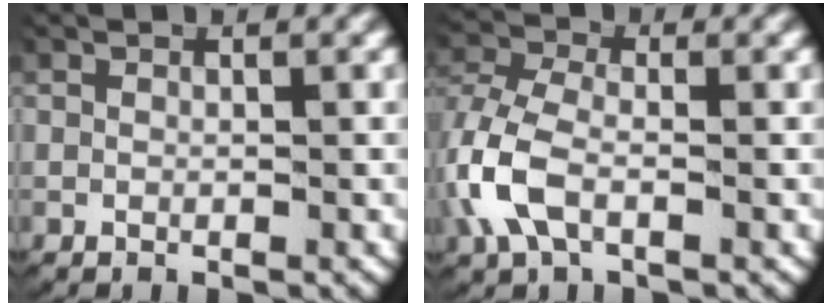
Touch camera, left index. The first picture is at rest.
{"total": 5.2, "force": [-0.9, 3.6, 3.6], "torque": [-0.109, -0.018, -0.009]}